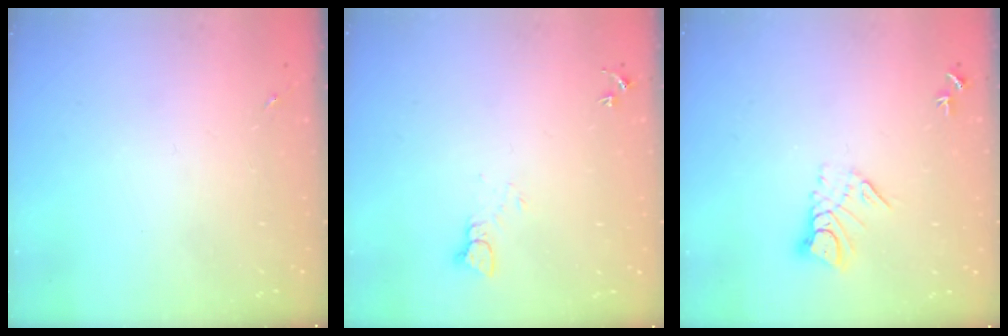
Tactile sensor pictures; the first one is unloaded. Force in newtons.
{"total": 3.4, "press": 3.4, "slide": 0.2}
{"total": 8.3, "press": 8.3, "slide": 0.8}